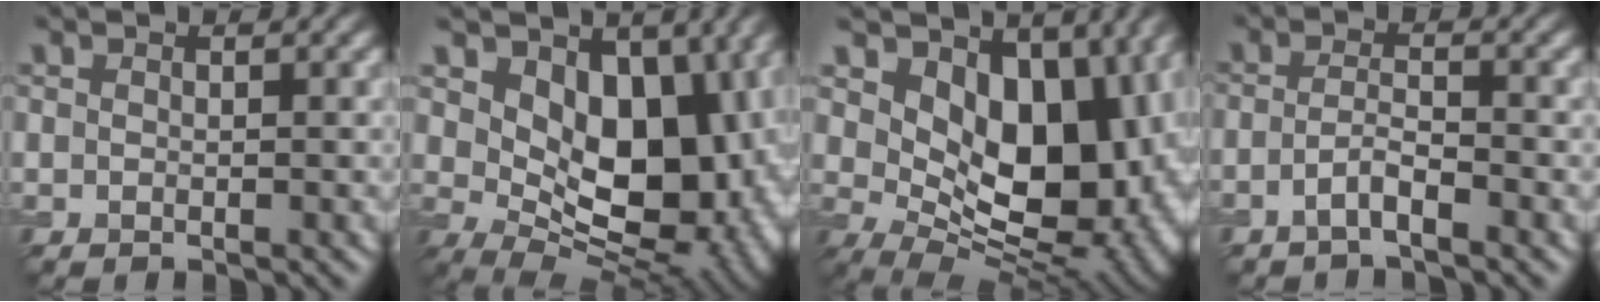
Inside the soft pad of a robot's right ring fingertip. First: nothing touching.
{"total": 13.1, "force": [2.1, 8.5, 9.7], "torque": [-0.115, -0.020, 0.038]}
{"total": 14.3, "force": [2.5, 9.1, 10.8], "torque": [-0.130, -0.021, 0.048]}
{"total": 2.0, "force": [-1.4, 0.3, 1.4], "torque": [-0.027, 0.003, -0.032]}